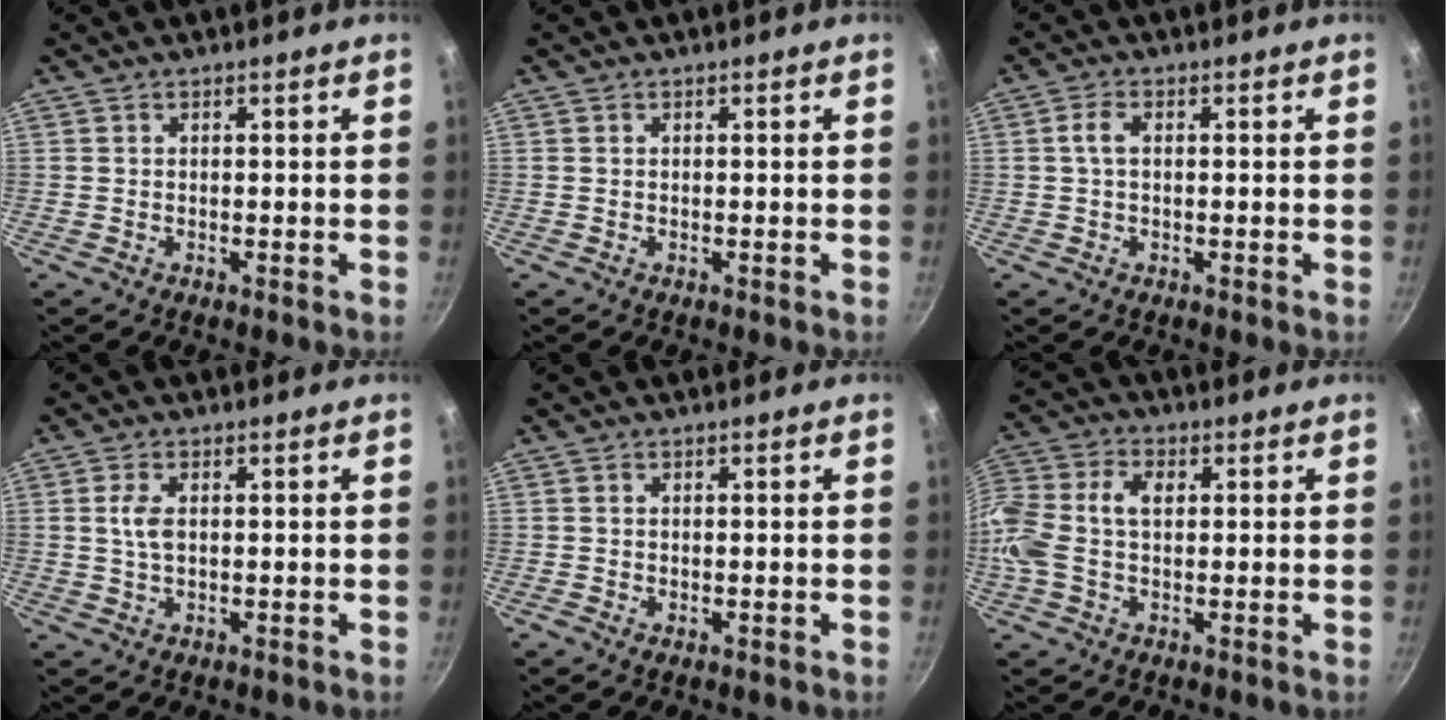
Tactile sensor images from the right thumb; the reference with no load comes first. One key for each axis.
{"total": 0.0}
{"total": 2.4, "fx": 0.2, "fy": 1.3, "fz": 2.0, "tx": -0.044, "ty": 0.006, "tz": 0.003}
{"total": 3.4, "fx": 0.5, "fy": 1.7, "fz": 2.9, "tx": -0.060, "ty": 0.003, "tz": 0.009}
{"total": 0.6, "fx": -0.1, "fy": 0.5, "fz": 0.4, "tx": -0.003, "ty": 0.000, "tz": -0.002}
{"total": 11.9, "fx": 0.8, "fy": 7.6, "fz": 9.1, "tx": -0.188, "ty": 0.027, "tz": -0.002}